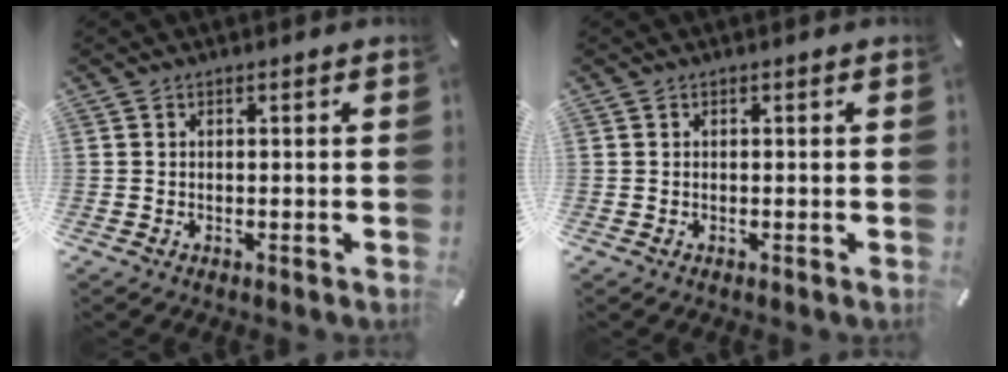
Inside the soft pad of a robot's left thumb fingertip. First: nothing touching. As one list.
[{"total": 0.0}]